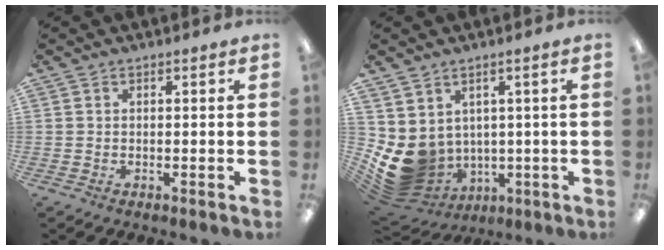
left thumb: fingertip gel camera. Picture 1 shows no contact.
{"total": 8.9, "force": [0.4, 7.9, 4.0], "torque": [-0.108, -0.027, 0.020]}